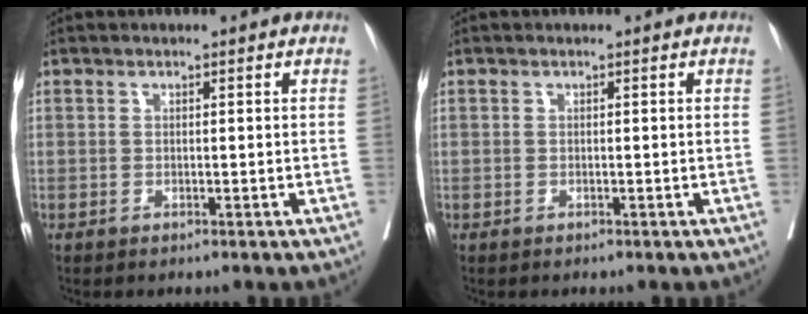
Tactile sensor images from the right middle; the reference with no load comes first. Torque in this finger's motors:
{"motor_torque": [1.23, -0.91, -0.01, -0.10]}